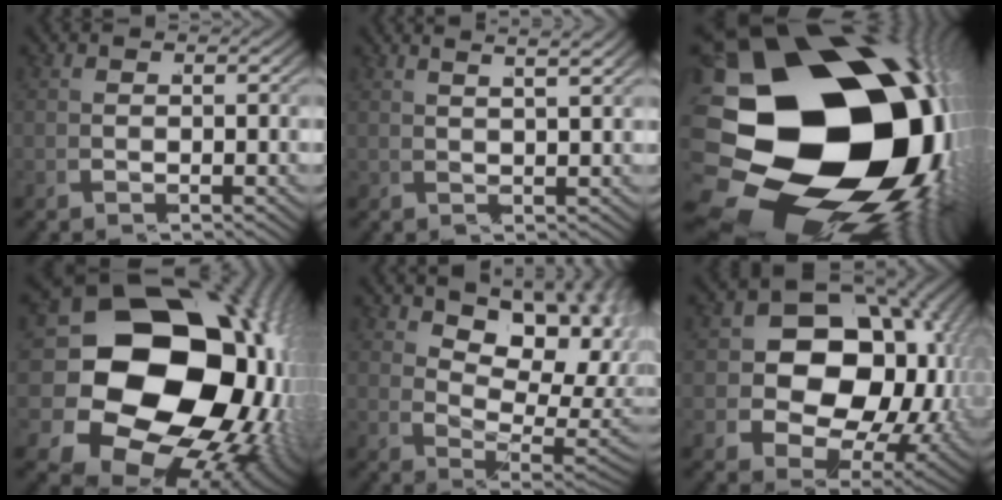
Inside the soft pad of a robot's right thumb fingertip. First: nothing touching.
{"total": 3.9, "force": [2.8, 0.6, 2.7], "torque": [-0.034, 0.009, 0.048]}
{"total": 42.5, "force": [-3.0, 28.4, 31.4], "torque": [-0.507, -0.091, -0.013]}
{"total": 31.9, "force": [-0.5, 22.3, 22.7], "torque": [-0.395, -0.078, 0.017]}
{"total": 10.5, "force": [1.8, 6.5, 8.1], "torque": [-0.128, -0.029, 0.049]}
{"total": 17.5, "force": [0.8, 12.9, 11.8], "torque": [-0.230, -0.052, 0.025]}